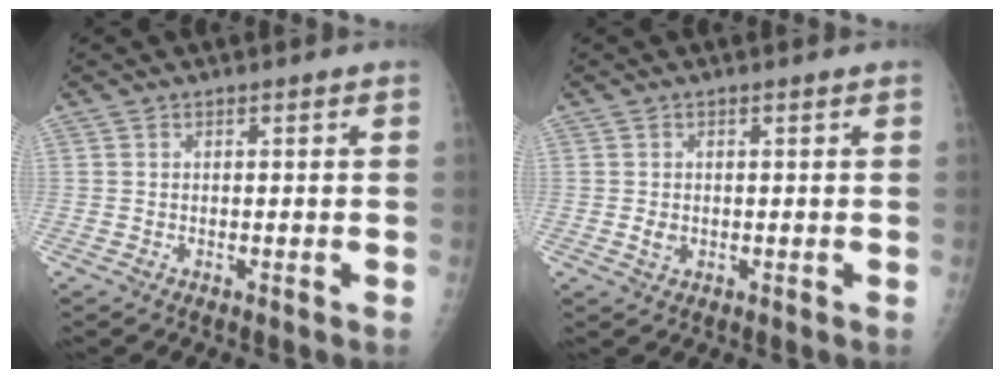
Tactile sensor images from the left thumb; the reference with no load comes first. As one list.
[{"total": 1.6, "force": [0.0, 1.2, 1.1], "torque": [-0.016, -0.001, 0.003]}]